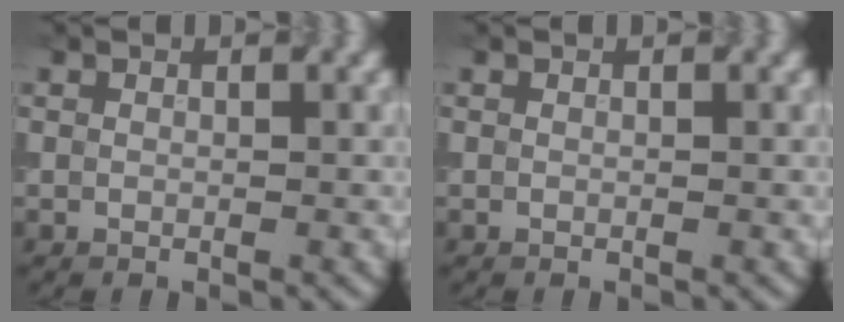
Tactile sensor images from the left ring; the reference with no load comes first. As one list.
[{"total": 0.0}]